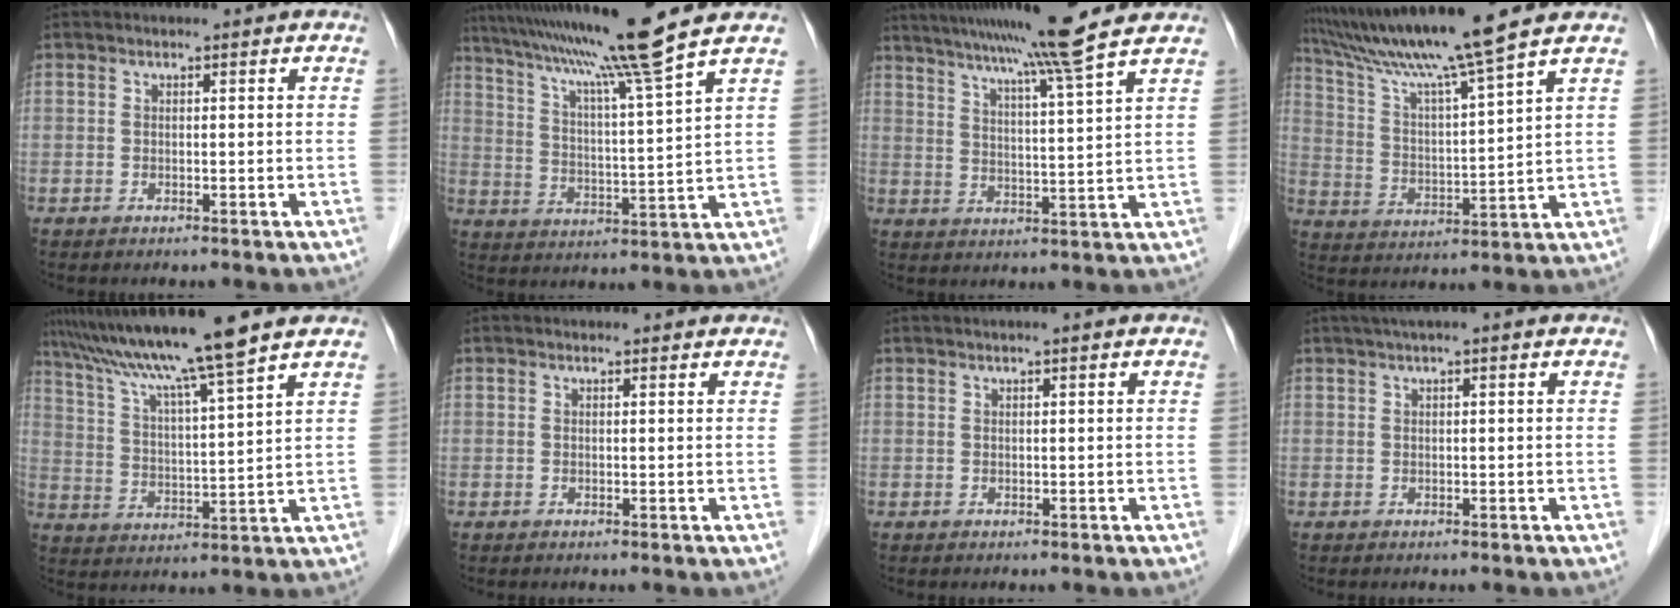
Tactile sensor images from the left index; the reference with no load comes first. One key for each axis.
{"total": 14.3, "fx": 11.4, "fy": -3.2, "fz": 8.1, "tx": -0.137, "ty": -0.016, "tz": 0.185}
{"total": 13.3, "fx": 11.0, "fy": -2.4, "fz": 7.1, "tx": -0.118, "ty": -0.007, "tz": 0.160}
{"total": 13.4, "fx": 11.2, "fy": -2.6, "fz": 6.9, "tx": -0.125, "ty": -0.004, "tz": 0.199}
{"total": 13.8, "fx": 11.1, "fy": -1.8, "fz": 8.0, "tx": -0.141, "ty": 0.009, "tz": 0.188}
{"total": 1.7, "fx": 1.6, "fy": 0.4, "fz": 0.2, "tx": -0.013, "ty": 0.006, "tz": 0.015}
{"total": 0.7, "fx": 0.5, "fy": -0.2, "fz": 0.5, "tx": -0.016, "ty": 0.002, "tz": 0.018}
{"total": 2.7, "fx": 1.9, "fy": -0.3, "fz": 1.9, "tx": -0.029, "ty": 0.024, "tz": 0.032}